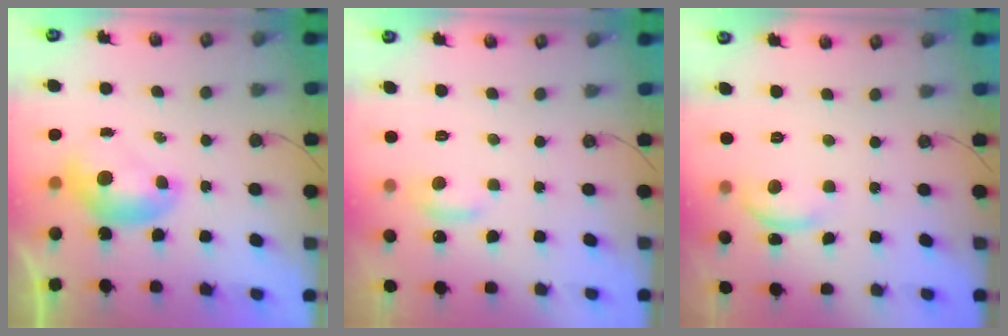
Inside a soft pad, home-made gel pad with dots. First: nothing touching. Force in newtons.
{"total": 0.8, "press": 0.1, "slide": 0.8}
{"total": 2.1, "press": 2.0, "slide": 0.4}